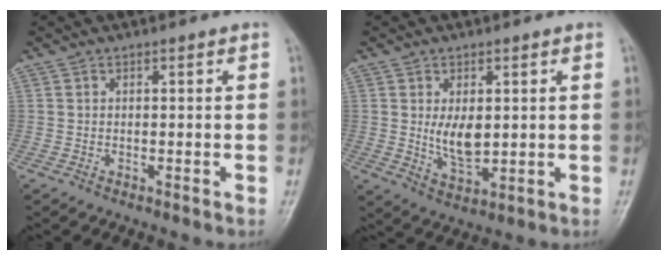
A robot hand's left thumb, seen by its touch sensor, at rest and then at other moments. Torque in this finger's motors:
{"motor_torque": [0.11, 0.26, 0.19, -0.07, 0.05]}